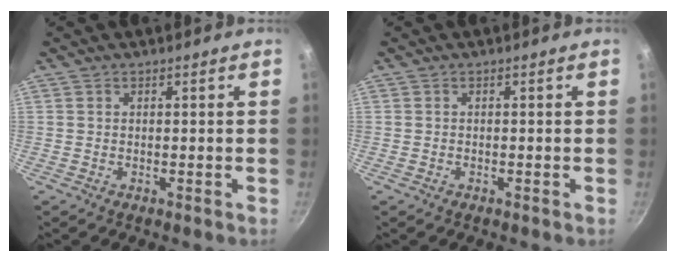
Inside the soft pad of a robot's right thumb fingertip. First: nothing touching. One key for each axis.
{"total": 0.0}